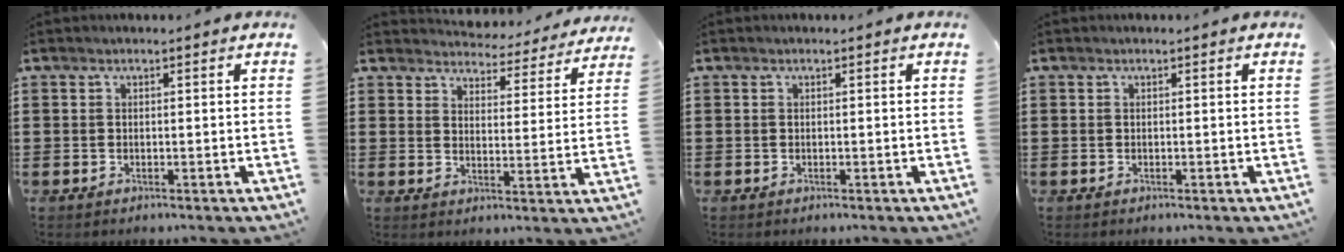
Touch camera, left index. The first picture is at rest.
{"total": 4.2, "force": [4.1, 0.2, 0.3], "torque": [-0.021, -0.035, 0.069]}
{"total": 0.0}
{"total": 0.0}